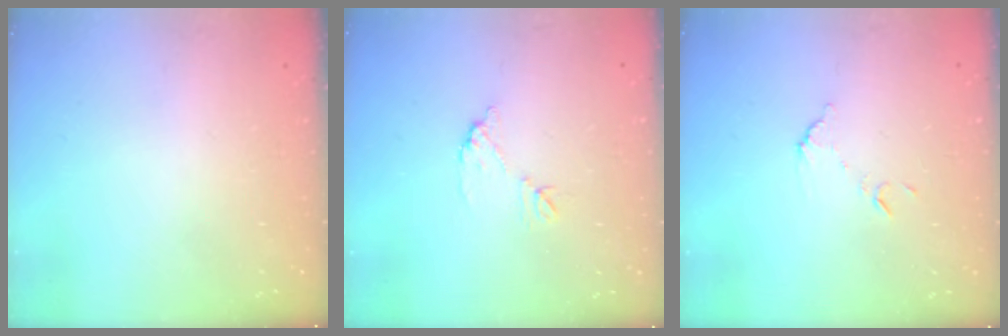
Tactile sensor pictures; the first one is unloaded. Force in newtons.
{"total": 6.5, "press": 6.4, "slide": 0.5}
{"total": 6.9, "press": 6.9, "slide": 0.3}